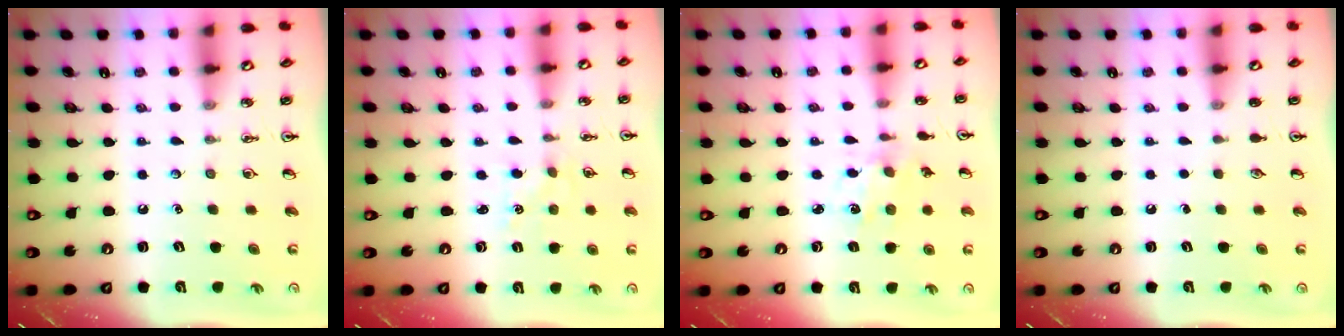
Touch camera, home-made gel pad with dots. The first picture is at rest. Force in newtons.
{"total": 1.0, "press": 0.9, "slide": 0.2}
{"total": 1.6, "press": 1.6, "slide": 0.2}
{"total": 0.0}